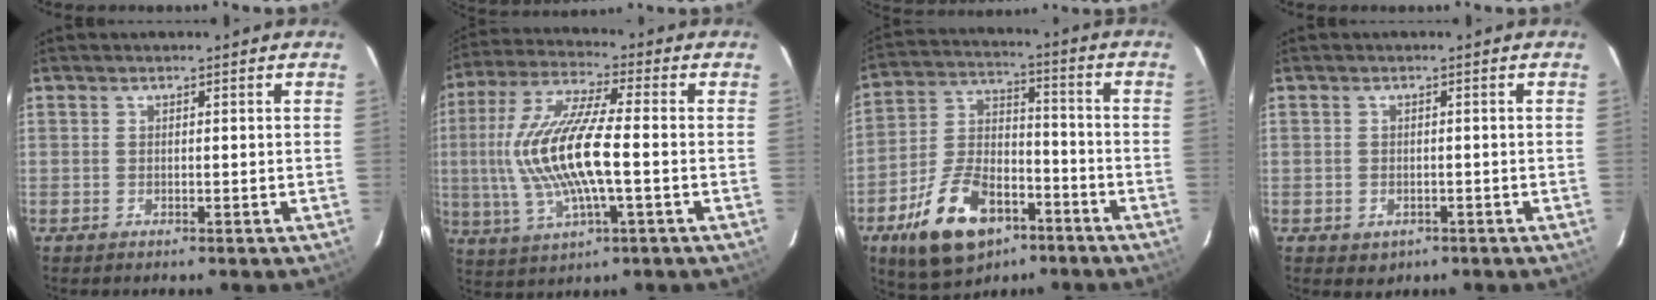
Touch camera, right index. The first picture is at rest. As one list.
[{"total": 16.0, "force": [-1.3, 3.9, 15.4], "torque": [-0.310, -0.002, -0.023]}, {"total": 18.1, "force": [-9.9, 10.0, 11.4], "torque": [-0.234, 0.009, -0.161]}, {"total": 2.1, "force": [-0.8, 1.8, 0.7], "torque": [-0.015, -0.001, -0.006]}]